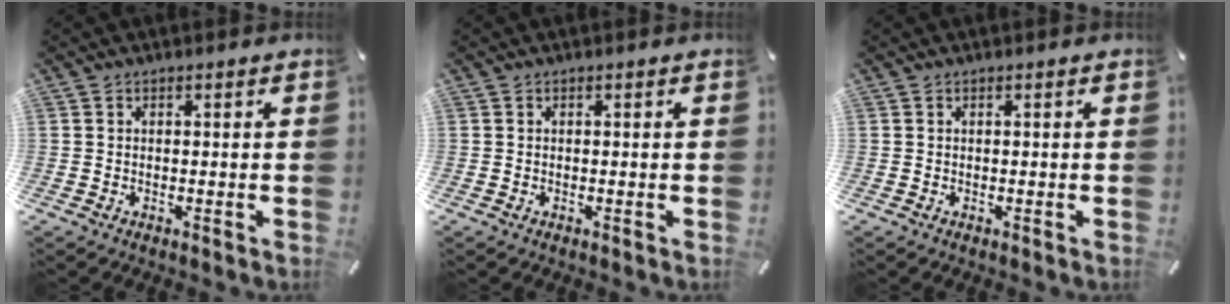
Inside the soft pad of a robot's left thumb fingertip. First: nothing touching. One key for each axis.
{"total": 0.0}
{"total": 0.0}